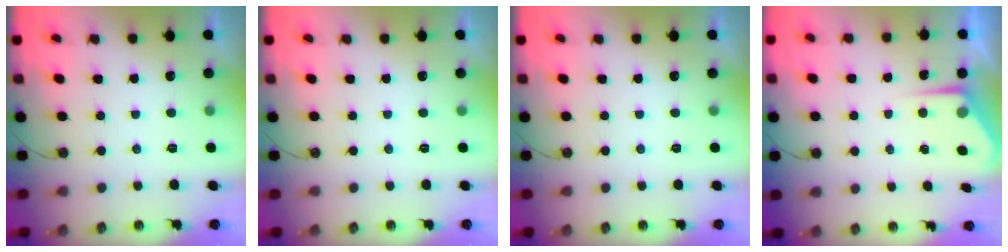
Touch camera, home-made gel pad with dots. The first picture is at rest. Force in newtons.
{"total": 0.0}
{"total": 0.0}
{"total": 4.8, "press": 4.7, "slide": 0.4}